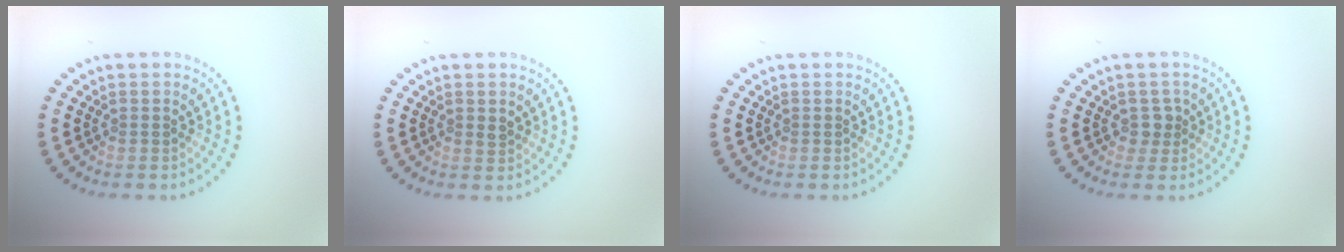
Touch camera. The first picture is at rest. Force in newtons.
{"total": 0.8, "press": 0.7, "slide": 0.2}
{"total": 0.0}
{"total": 1.4, "press": 1.1, "slide": 0.8}